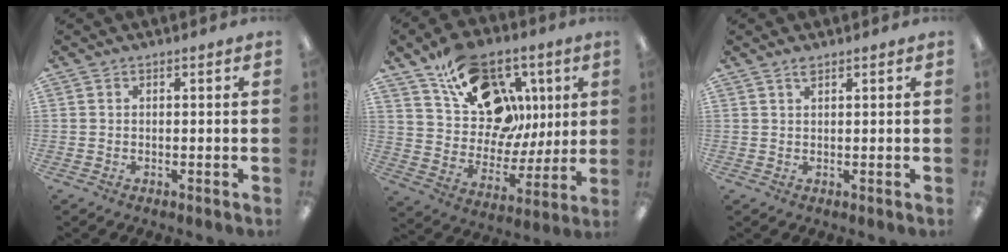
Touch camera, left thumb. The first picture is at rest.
{"total": 20.0, "force": [10.5, 13.7, 10.1], "torque": [-0.158, -0.047, 0.197]}
{"total": 1.0, "force": [0.8, 0.2, 0.6], "torque": [-0.013, -0.001, 0.015]}